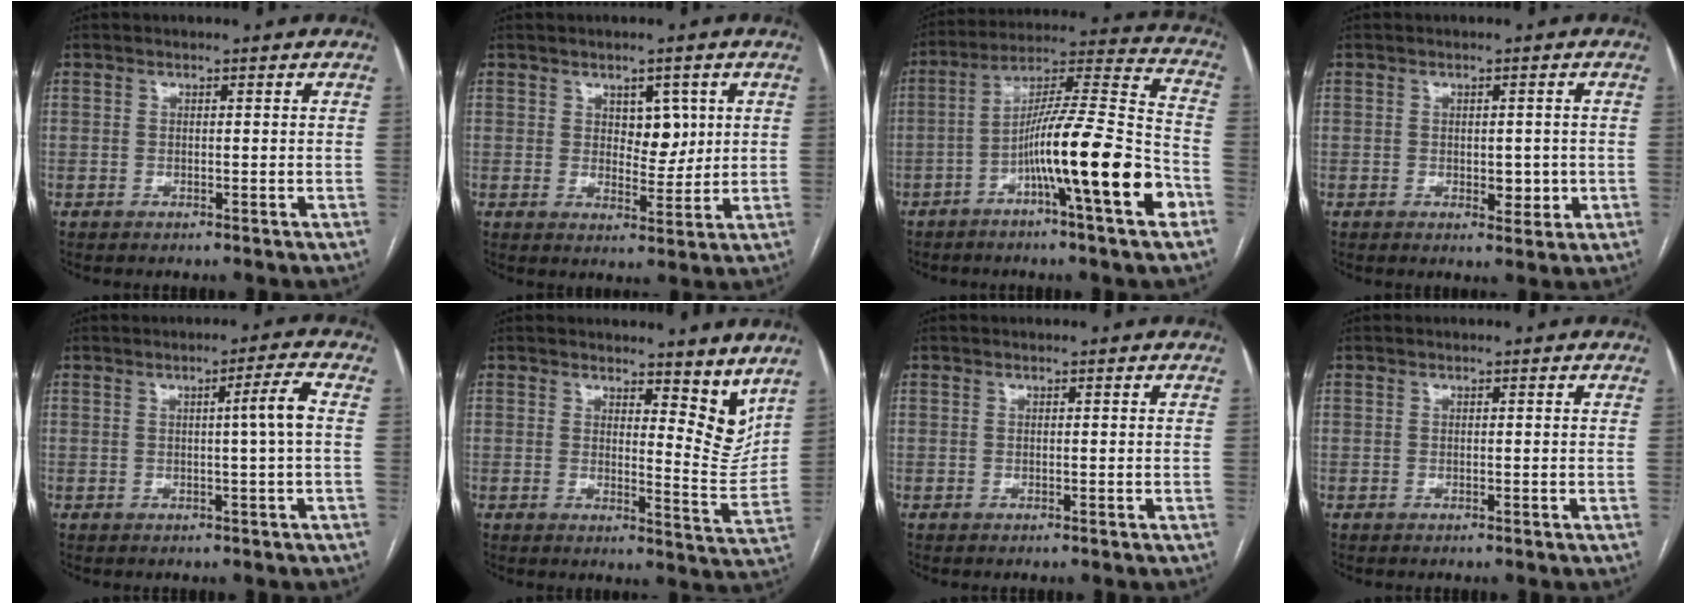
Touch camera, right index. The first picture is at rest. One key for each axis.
{"total": 4.8, "fx": 1.7, "fy": 2.7, "fz": 3.6, "tx": -0.047, "ty": -0.001, "tz": 0.030}
{"total": 17.9, "fx": -6.8, "fy": 0.2, "fz": 16.5, "tx": -0.271, "ty": 0.003, "tz": -0.116}
{"total": 3.3, "fx": -0.4, "fy": 1.8, "fz": 2.7, "tx": -0.031, "ty": -0.001, "tz": 0.001}
{"total": 3.8, "fx": 0.1, "fy": -1.0, "fz": 3.6, "tx": -0.054, "ty": 0.001, "tz": 0.003}
{"total": 7.6, "fx": 6.1, "fy": 2.5, "fz": 3.8, "tx": -0.038, "ty": -0.031, "tz": 0.074}
{"total": 0.0}
{"total": 0.0}